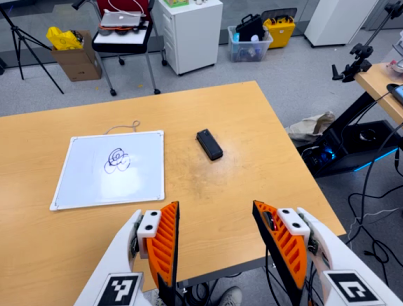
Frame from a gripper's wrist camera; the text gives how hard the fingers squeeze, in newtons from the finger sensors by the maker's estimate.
{"total": 0.0}